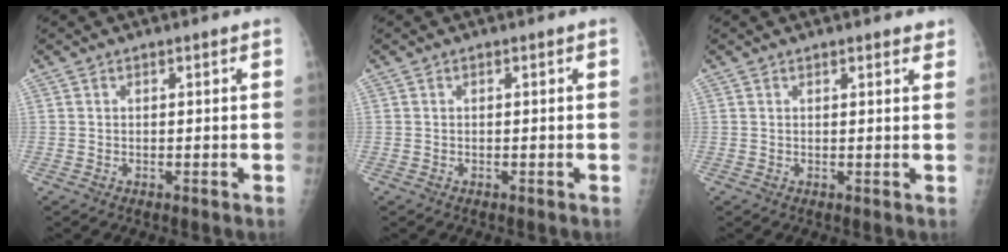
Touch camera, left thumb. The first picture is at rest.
{"total": 0.0}
{"total": 3.1, "force": [2.6, 0.9, 1.5], "torque": [-0.002, -0.003, 0.028]}